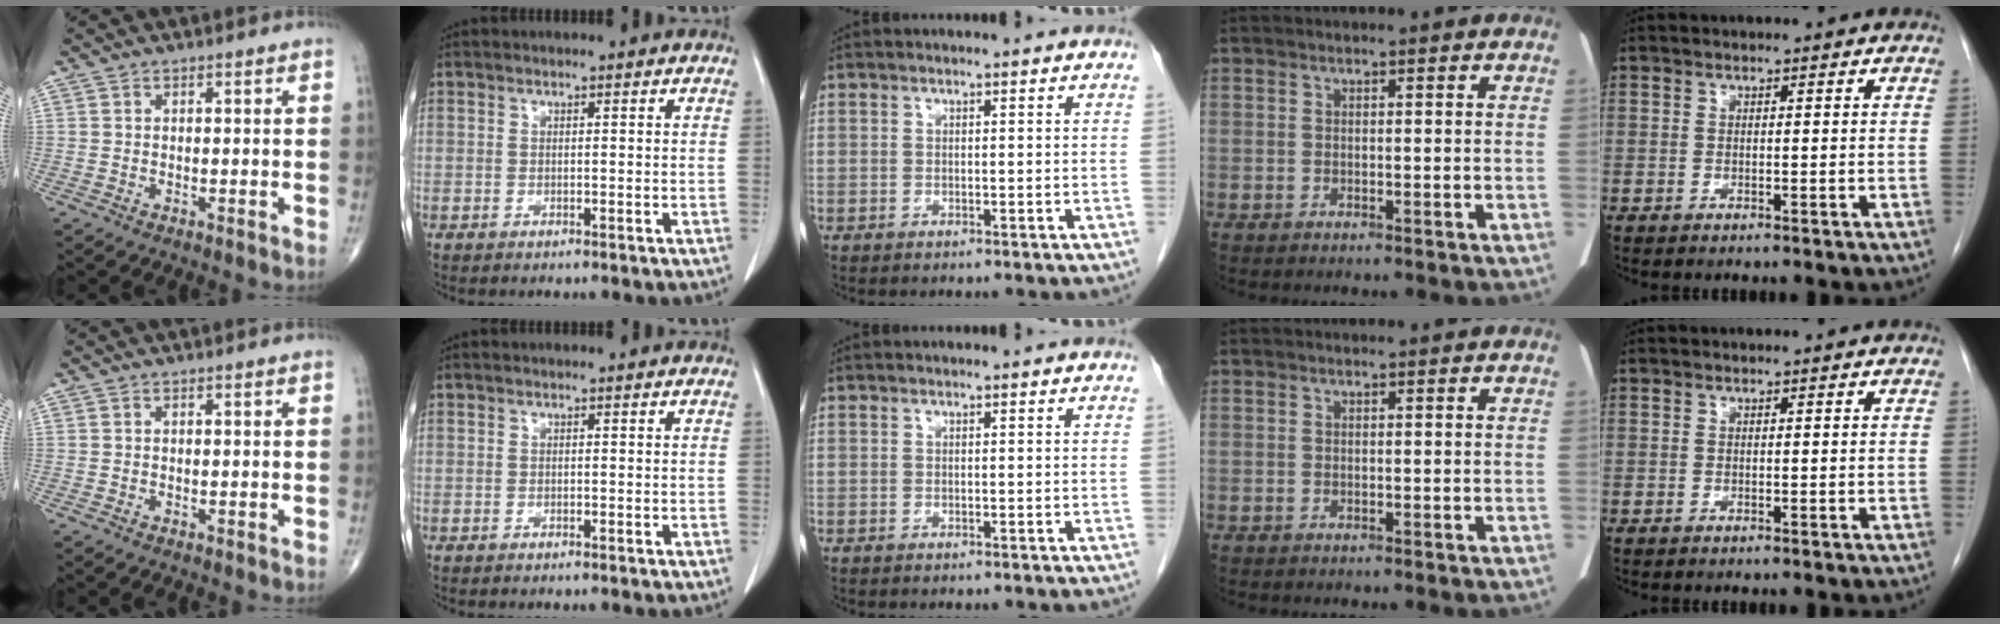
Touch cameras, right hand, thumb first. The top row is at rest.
{}